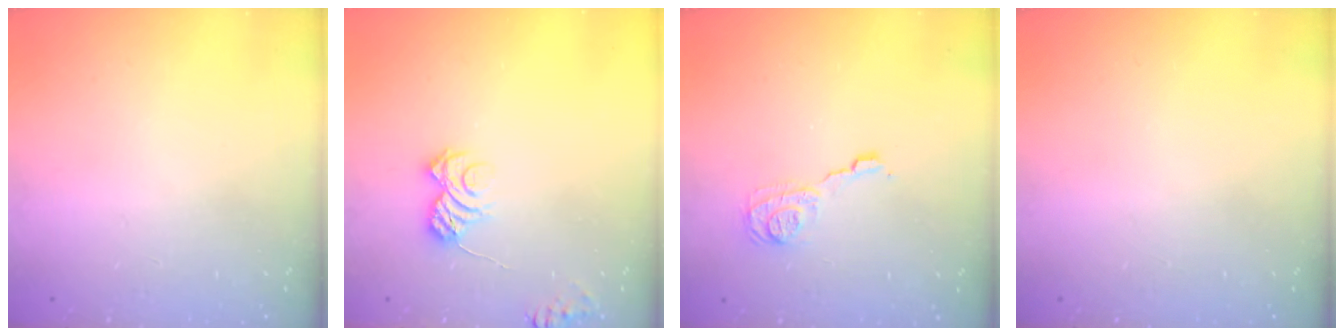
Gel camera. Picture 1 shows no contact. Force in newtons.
{"total": 7.7, "press": 7.7, "slide": 0.9}
{"total": 8.4, "press": 8.4, "slide": 0.3}
{"total": 0.0}